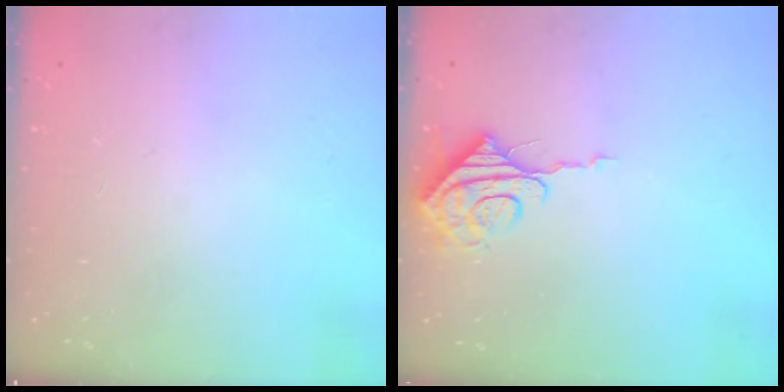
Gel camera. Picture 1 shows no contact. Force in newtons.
{"total": 8.2, "press": 8.2, "slide": 0.7}